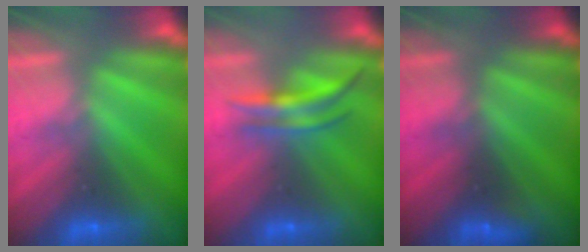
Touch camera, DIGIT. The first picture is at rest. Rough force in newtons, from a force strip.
{"total": 4.1}
{"total": 1.4}